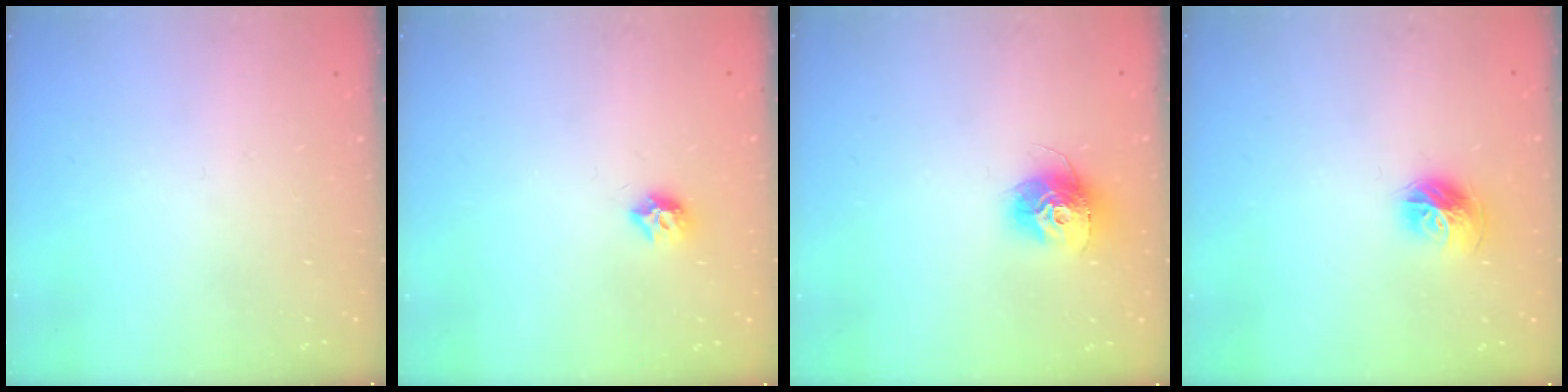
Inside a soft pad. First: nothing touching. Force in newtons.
{"total": 7.5, "press": 7.4, "slide": 0.6}
{"total": 12.6, "press": 12.6, "slide": 1.1}
{"total": 10.0, "press": 9.9, "slide": 1.2}